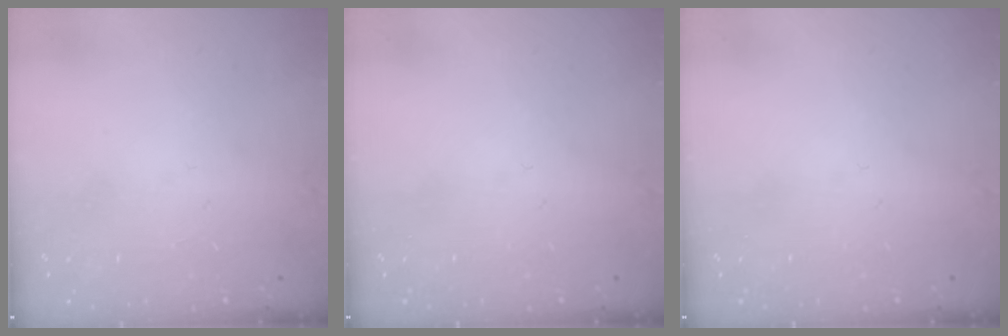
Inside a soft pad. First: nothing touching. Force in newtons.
{"total": 0.0}
{"total": 0.0}